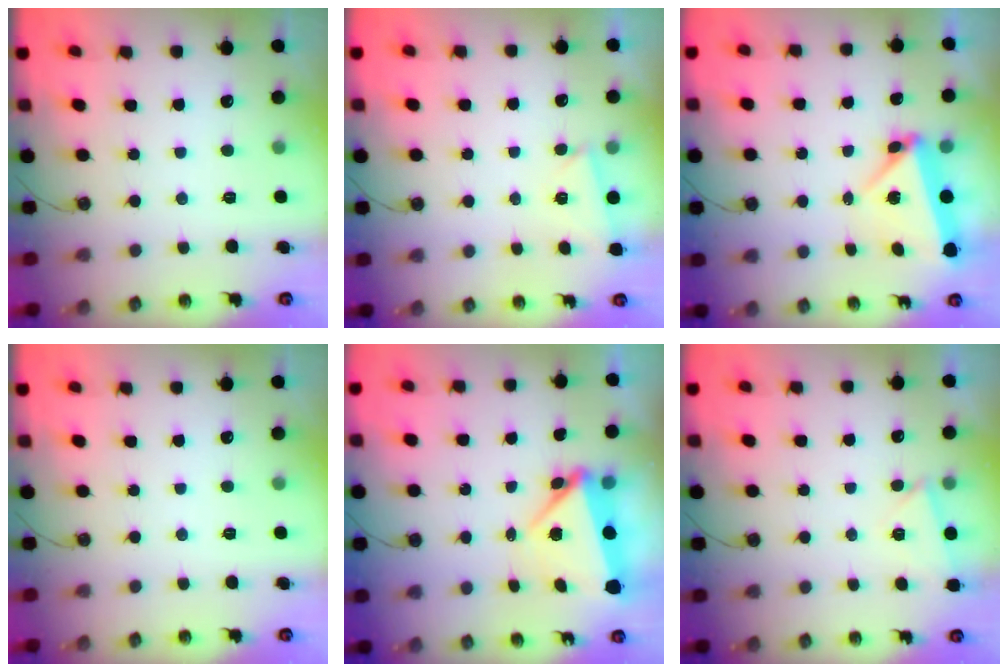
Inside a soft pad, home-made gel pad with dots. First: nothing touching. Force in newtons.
{"total": 2.4, "press": 2.3, "slide": 0.6}
{"total": 5.8, "press": 5.7, "slide": 0.6}
{"total": 0.0}
{"total": 5.9, "press": 5.9, "slide": 0.1}
{"total": 3.8, "press": 2.8, "slide": 2.6}